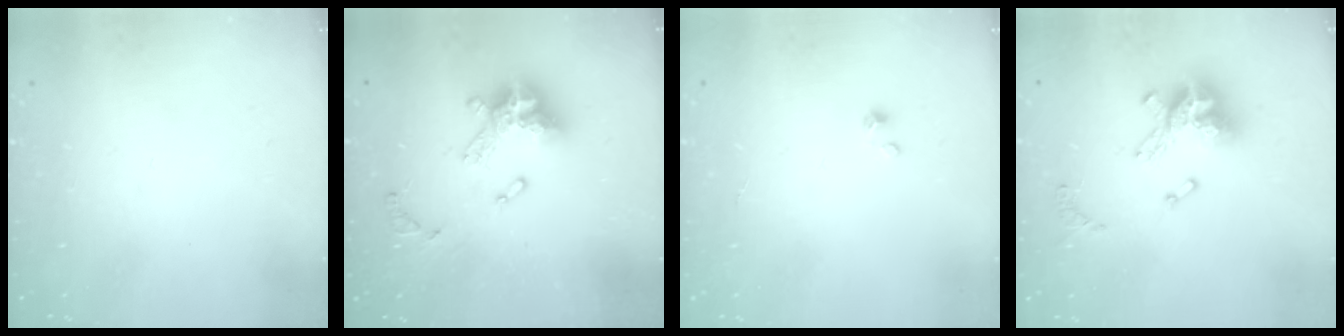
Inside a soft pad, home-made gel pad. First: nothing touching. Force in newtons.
{"total": 14.7, "press": 14.6, "slide": 1.6}
{"total": 0.7, "press": 0.7, "slide": 0.1}
{"total": 13.4, "press": 13.4, "slide": 1.3}